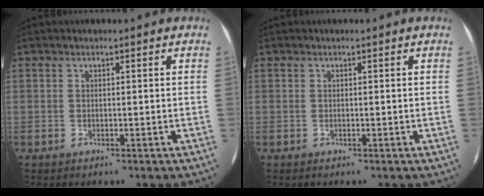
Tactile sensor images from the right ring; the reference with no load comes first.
{"total": 0.0}